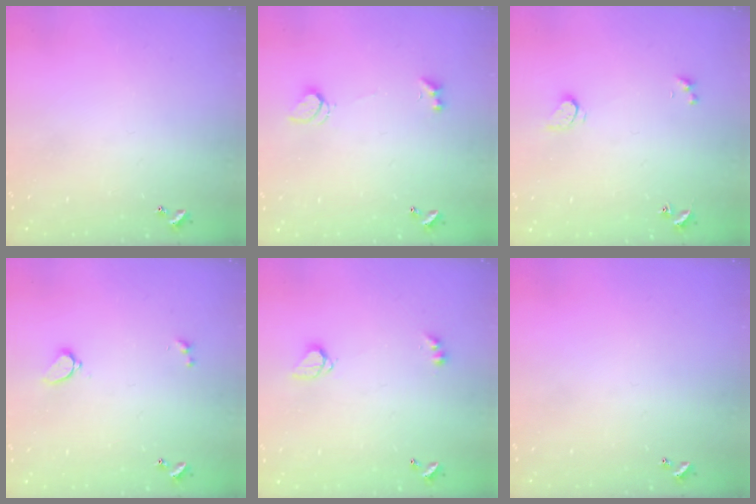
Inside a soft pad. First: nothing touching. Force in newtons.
{"total": 2.8, "press": 2.8, "slide": 0.6}
{"total": 1.5, "press": 1.4, "slide": 0.4}
{"total": 1.7, "press": 1.7, "slide": 0.5}
{"total": 3.4, "press": 3.3, "slide": 0.4}
{"total": 0.0}